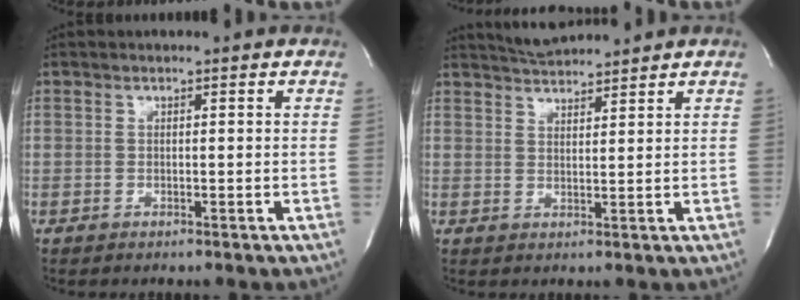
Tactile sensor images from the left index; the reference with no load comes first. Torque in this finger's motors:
{"motor_torque": [-0.17, -0.07, 0.43, 0.10]}